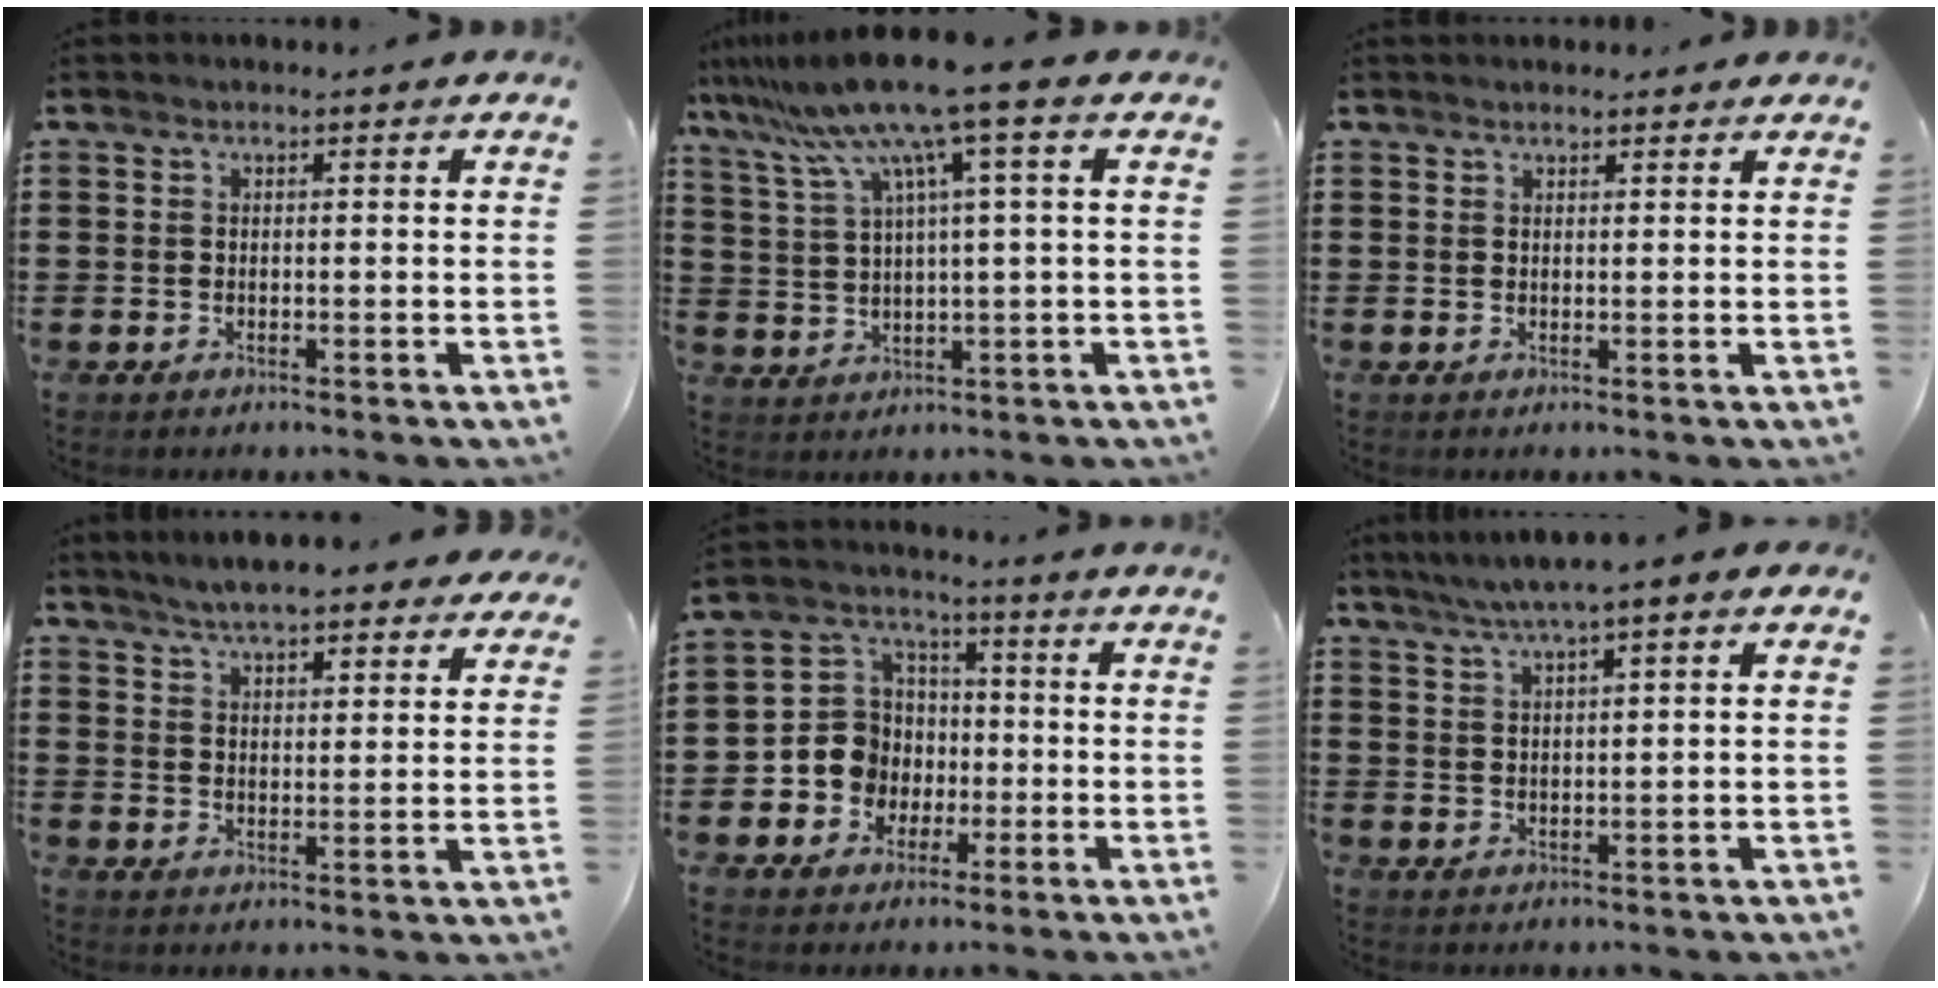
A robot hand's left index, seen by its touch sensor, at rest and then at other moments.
{"total": 10.4, "force": [6.1, -0.8, 8.4], "torque": [-0.194, -0.031, 0.096]}
{"total": 1.2, "force": [1.1, 0.5, -0.1], "torque": [-0.001, 0.002, 0.022]}
{"total": 5.4, "force": [5.2, 0.6, 1.4], "torque": [-0.047, -0.017, 0.093]}
{"total": 8.1, "force": [-1.4, 7.8, 1.9], "torque": [-0.082, 0.010, -0.026]}
{"total": 3.6, "force": [2.5, -0.1, 2.6], "torque": [-0.055, -0.001, 0.044]}